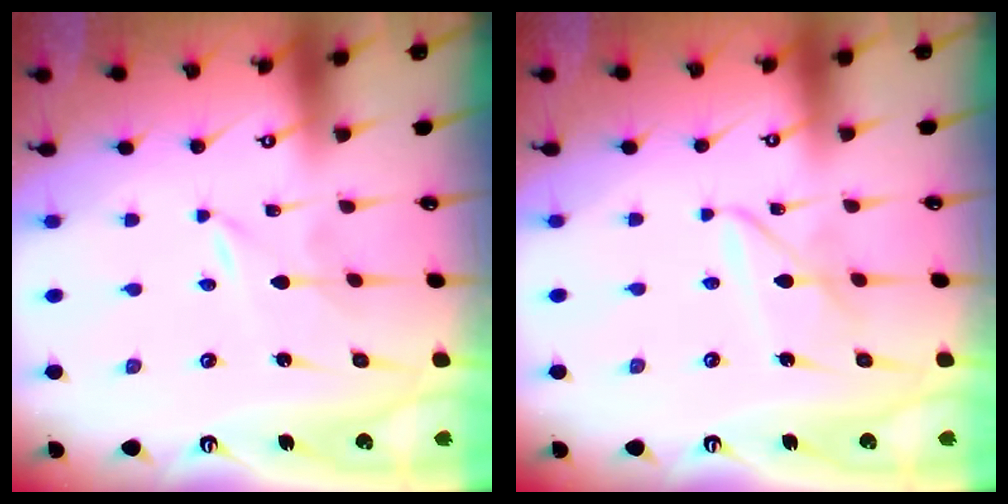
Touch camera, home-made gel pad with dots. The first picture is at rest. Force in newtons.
{"total": 6.6, "press": 6.6, "slide": 0.5}